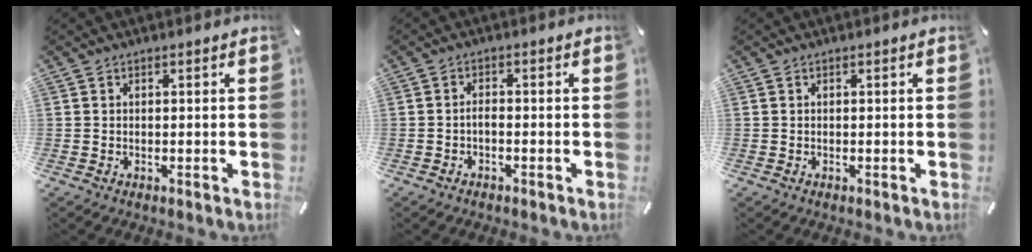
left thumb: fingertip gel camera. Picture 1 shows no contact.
{"total": 1.9, "force": [-1.1, 0.9, 1.3], "torque": [-0.025, 0.006, -0.021]}
{"total": 0.0}